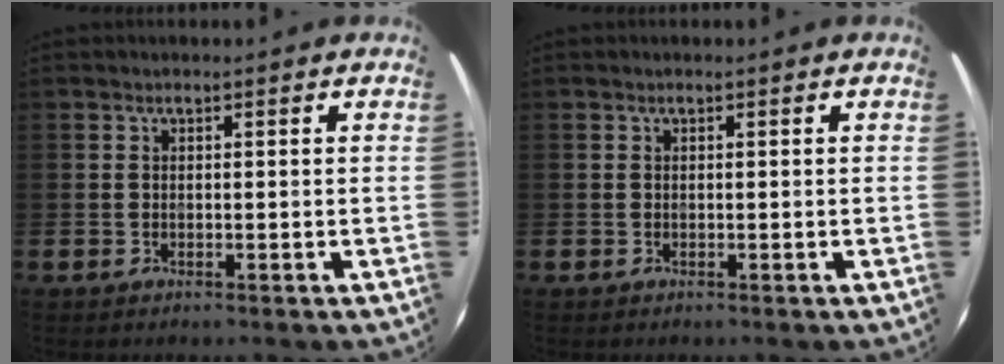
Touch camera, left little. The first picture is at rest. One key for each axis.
{"total": 0.0}